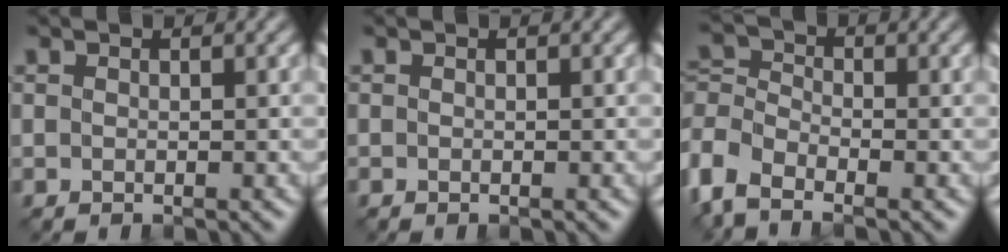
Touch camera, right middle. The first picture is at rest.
{"total": 0.0}
{"total": 4.9, "force": [-3.1, 2.4, 2.9], "torque": [-0.069, 0.007, -0.080]}